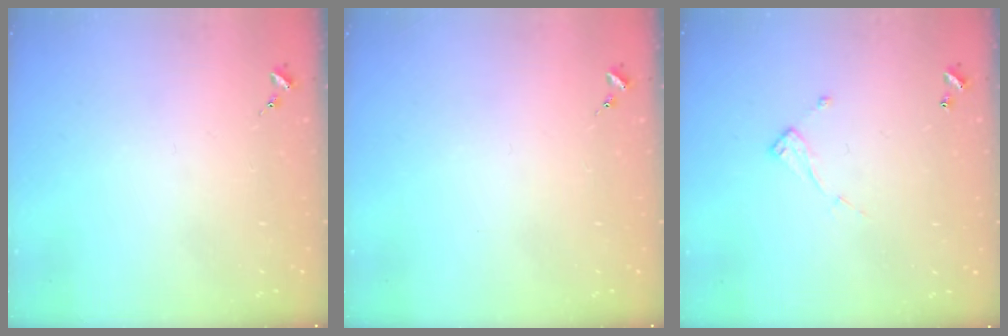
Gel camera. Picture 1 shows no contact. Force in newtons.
{"total": 0.0}
{"total": 6.6, "press": 6.6, "slide": 0.1}